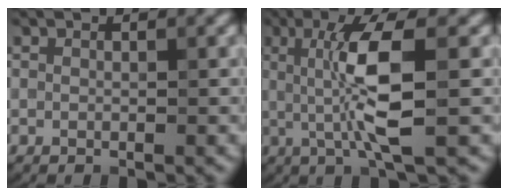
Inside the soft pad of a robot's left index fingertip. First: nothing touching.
{"total": 6.1, "force": [0.4, 1.1, 6.0], "torque": [-0.122, -0.003, 0.008]}